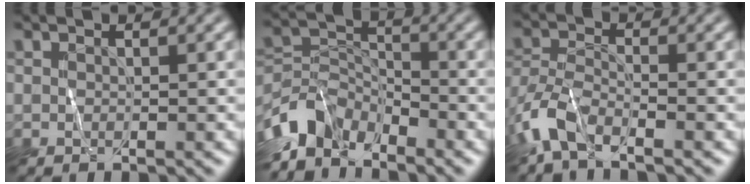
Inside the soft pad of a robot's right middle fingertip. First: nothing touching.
{"total": 5.6, "force": [-4.4, 2.8, 2.0], "torque": [-0.036, -0.003, -0.098]}
{"total": 4.4, "force": [-3.2, 1.6, 2.6], "torque": [-0.059, -0.004, -0.076]}